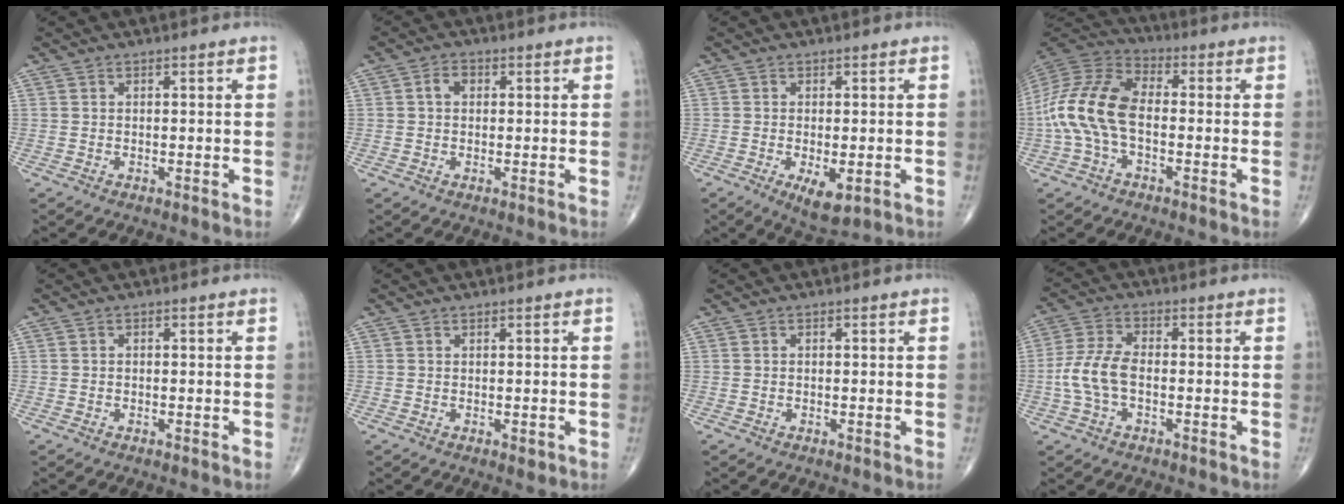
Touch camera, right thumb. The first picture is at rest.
{"total": 2.5, "force": [0.4, 1.8, 1.6], "torque": [-0.024, 0.010, 0.004]}
{"total": 5.3, "force": [-1.7, 2.2, 4.5], "torque": [-0.073, -0.013, -0.020]}
{"total": 14.3, "force": [-1.9, 8.0, 11.7], "torque": [-0.249, 0.035, -0.044]}
{"total": 0.0}
{"total": 0.9, "force": [0.0, 0.5, 0.7], "torque": [-0.006, -0.002, 0.002]}
{"total": 0.0}
{"total": 7.8, "force": [-1.4, 4.1, 6.4], "torque": [-0.152, 0.023, -0.031]}